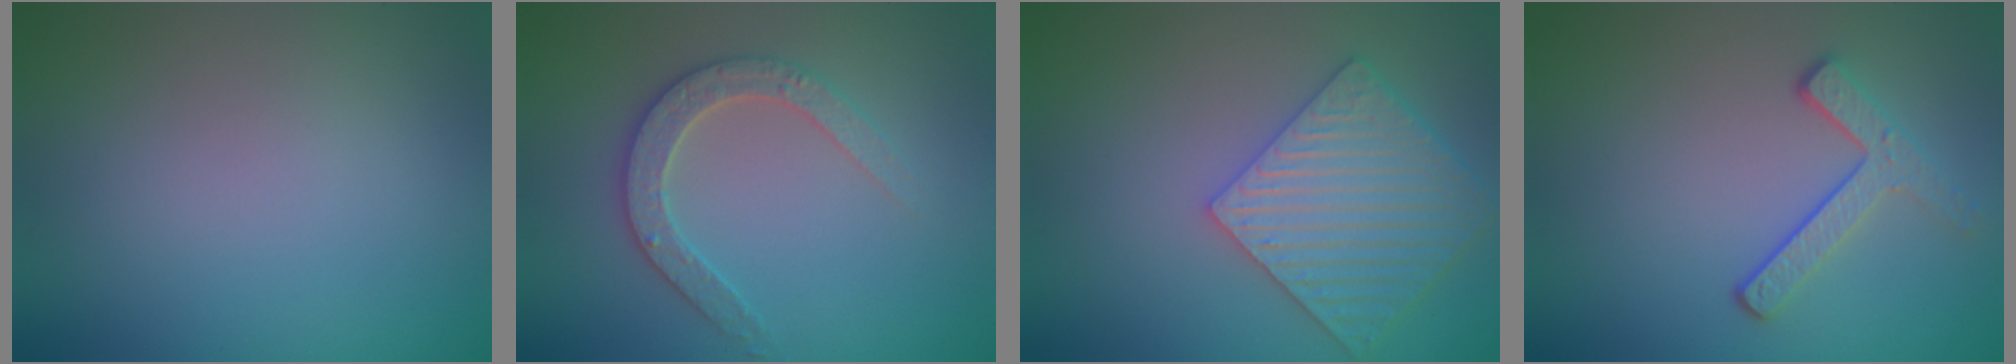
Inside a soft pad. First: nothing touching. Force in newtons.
{"total": 2.9, "press": 2.9, "slide": 0.5}
{"total": 5.9, "press": 5.0, "slide": 3.1}
{"total": 2.9, "press": 2.3, "slide": 1.7}